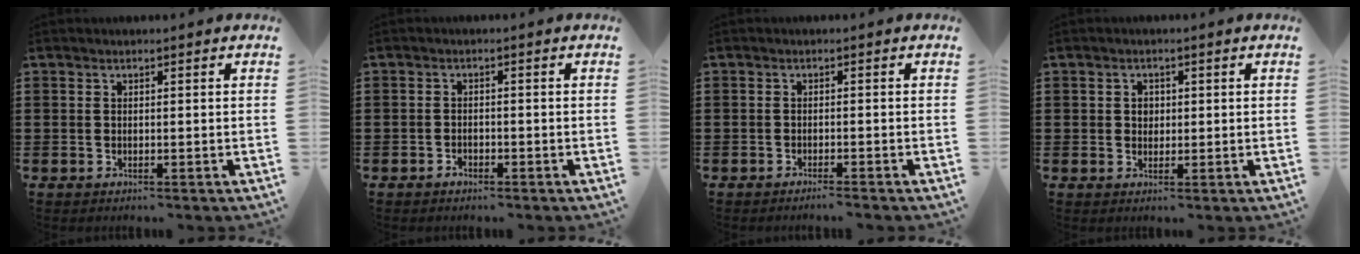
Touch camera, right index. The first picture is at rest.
{"total": 1.1, "force": [-0.8, 0.7, 0.4], "torque": [-0.009, -0.001, -0.018]}
{"total": 1.2, "force": [-1.1, -0.2, 0.4], "torque": [-0.007, 0.001, -0.022]}
{"total": 1.7, "force": [0.3, 1.5, 0.8], "torque": [-0.020, 0.010, 0.003]}